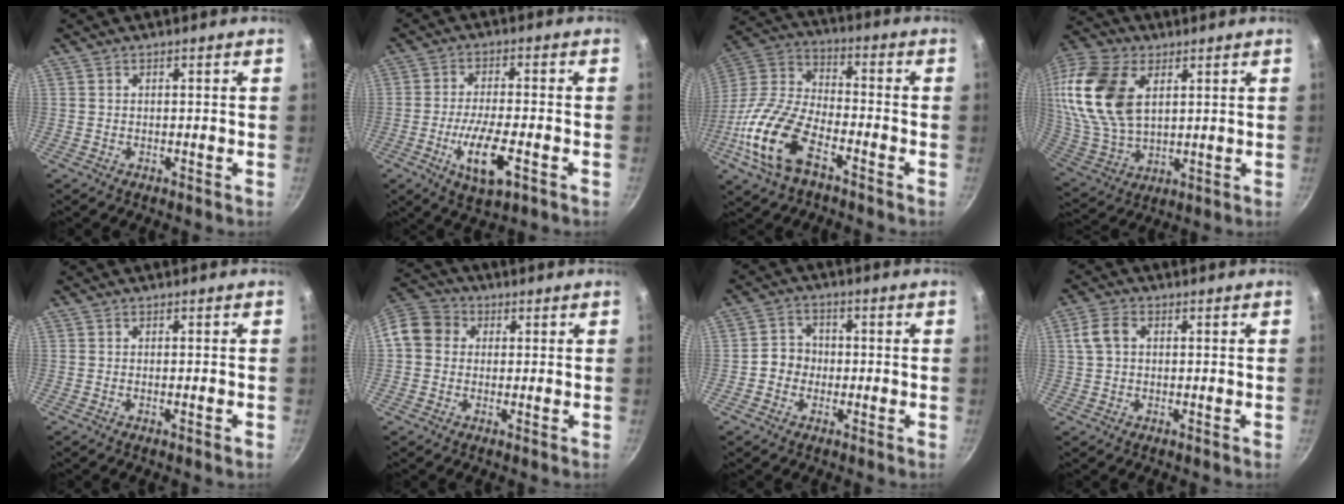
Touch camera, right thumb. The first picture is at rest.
{"total": 10.1, "force": [-3.6, 3.1, 8.9], "torque": [-0.163, 0.007, -0.064]}
{"total": 17.9, "force": [-8.3, 8.6, 13.3], "torque": [-0.261, 0.045, -0.181]}
{"total": 21.9, "force": [6.5, 13.7, 15.8], "torque": [-0.327, -0.012, 0.130]}
{"total": 1.0, "force": [-0.5, 0.0, 0.9], "torque": [-0.021, 0.001, -0.012]}
{"total": 8.5, "force": [0.9, 7.5, 3.9], "torque": [-0.051, 0.022, -0.005]}
{"total": 4.6, "force": [-0.9, 4.1, 1.8], "torque": [-0.001, 0.018, -0.026]}
{"total": 4.7, "force": [0.8, 3.3, 3.2], "torque": [-0.060, 0.012, 0.009]}